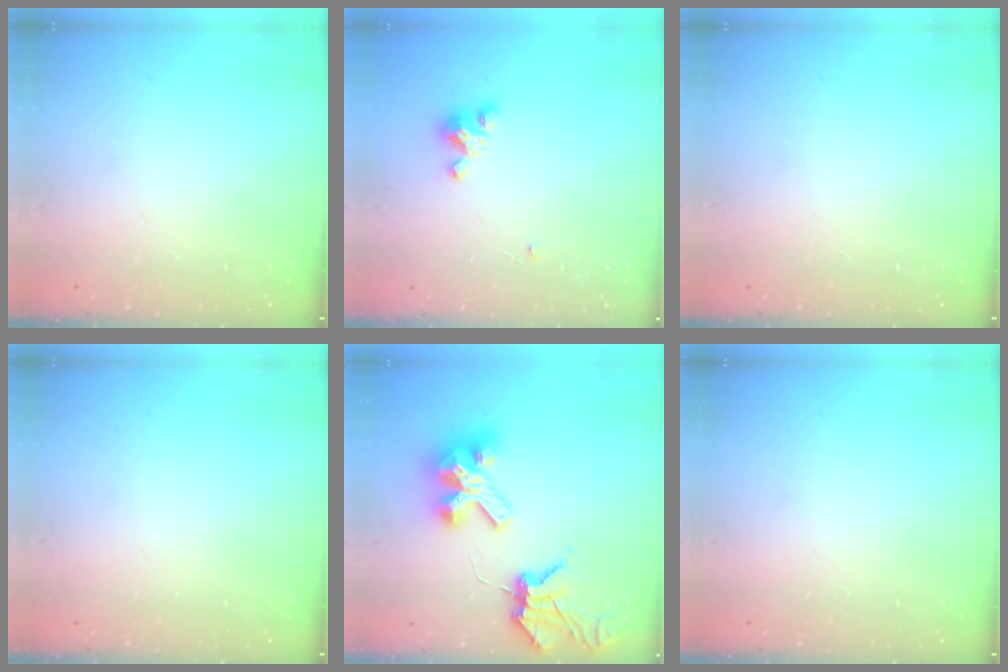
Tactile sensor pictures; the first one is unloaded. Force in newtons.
{"total": 3.2, "press": 3.2, "slide": 0.3}
{"total": 0.0}
{"total": 0.0}
{"total": 11.8, "press": 11.7, "slide": 1.3}
{"total": 0.0}